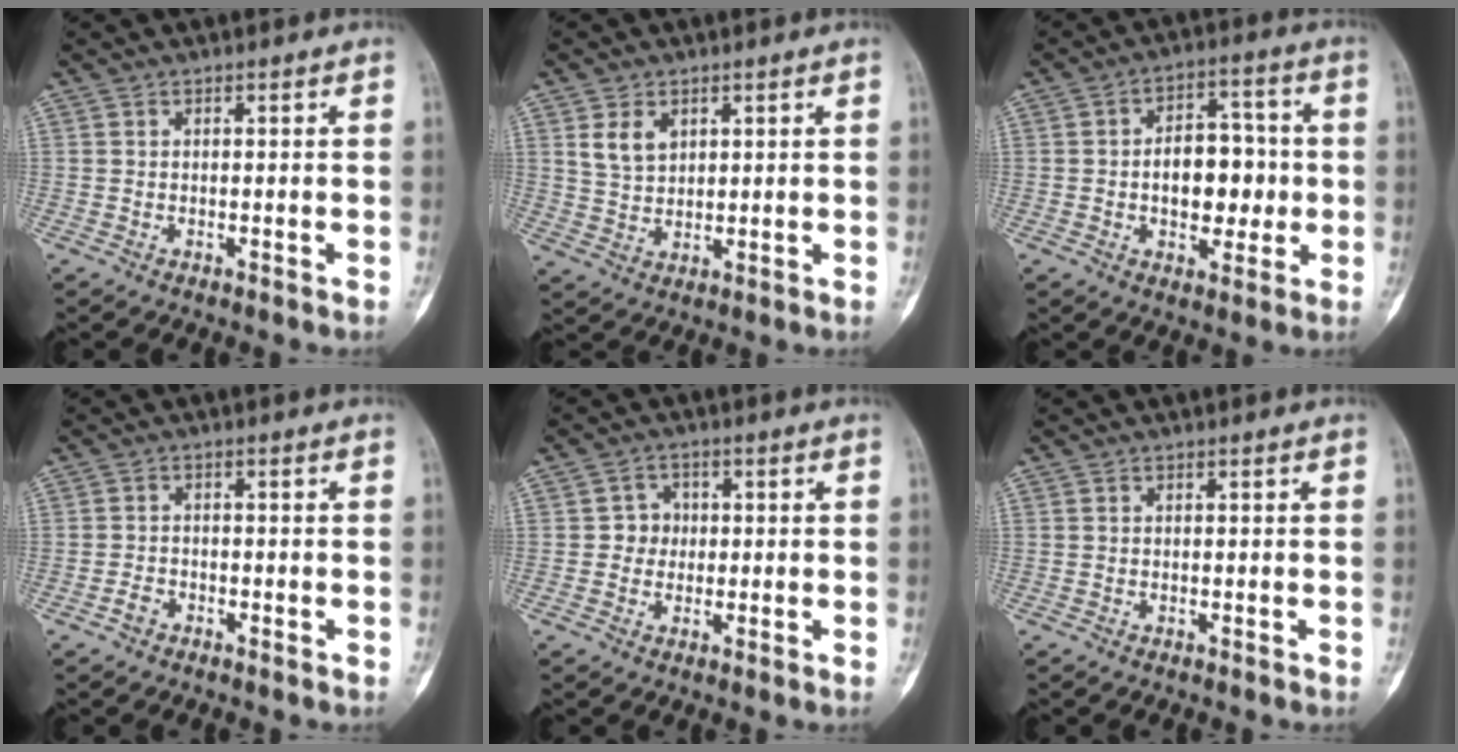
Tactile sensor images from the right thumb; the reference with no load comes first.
{"total": 5.1, "force": [2.3, 3.4, 3.0], "torque": [-0.043, -0.011, 0.049]}
{"total": 11.7, "force": [-0.7, 7.4, 9.1], "torque": [-0.095, 0.023, -0.010]}
{"total": 1.7, "force": [-1.1, 1.1, 0.6], "torque": [-0.011, 0.007, -0.023]}
{"total": 3.5, "force": [0.1, 3.4, 1.1], "torque": [0.011, 0.010, -0.006]}
{"total": 0.0}